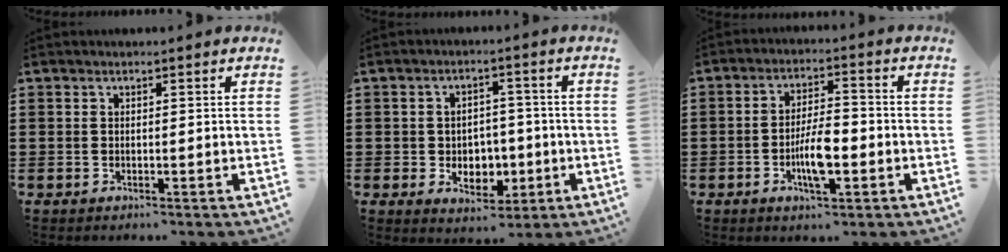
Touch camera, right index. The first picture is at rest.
{"total": 4.5, "force": [-0.6, 3.7, 2.5], "torque": [-0.041, 0.004, -0.016]}
{"total": 7.1, "force": [-2.1, 2.3, 6.4], "torque": [-0.127, -0.001, -0.042]}